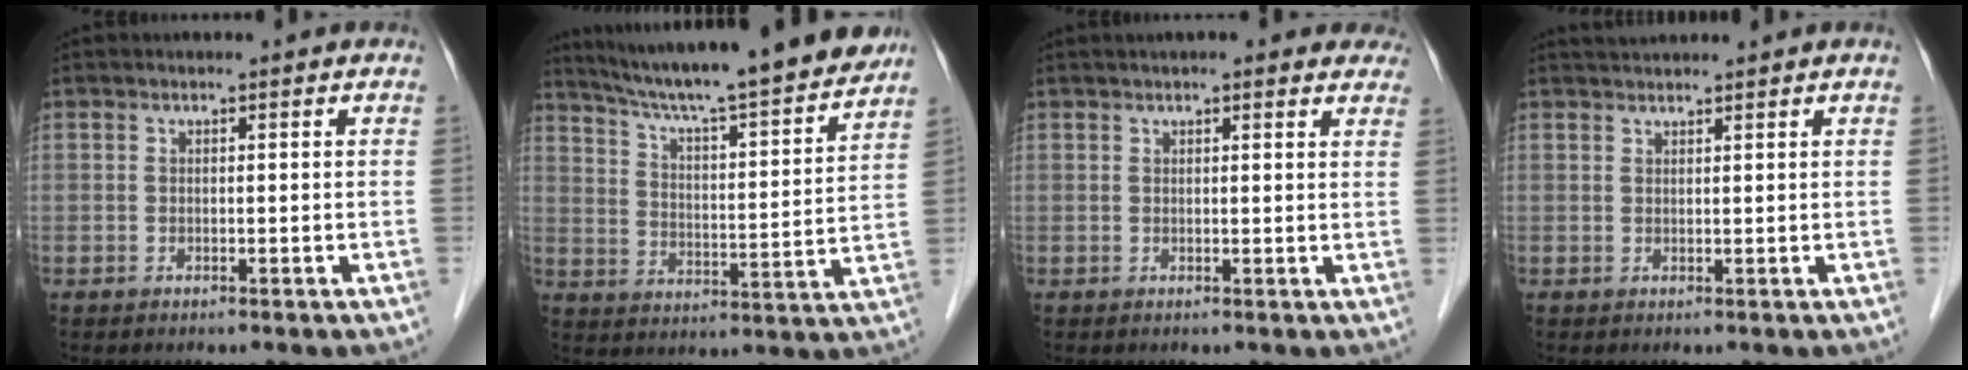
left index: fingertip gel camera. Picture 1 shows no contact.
{"total": 21.5, "force": [19.2, 0.6, 9.7], "torque": [-0.155, -0.015, 0.275]}
{"total": 8.4, "force": [7.0, 1.9, 4.3], "torque": [-0.040, 0.016, 0.074]}
{"total": 1.9, "force": [1.9, -0.2, 0.2], "torque": [-0.003, 0.018, 0.038]}